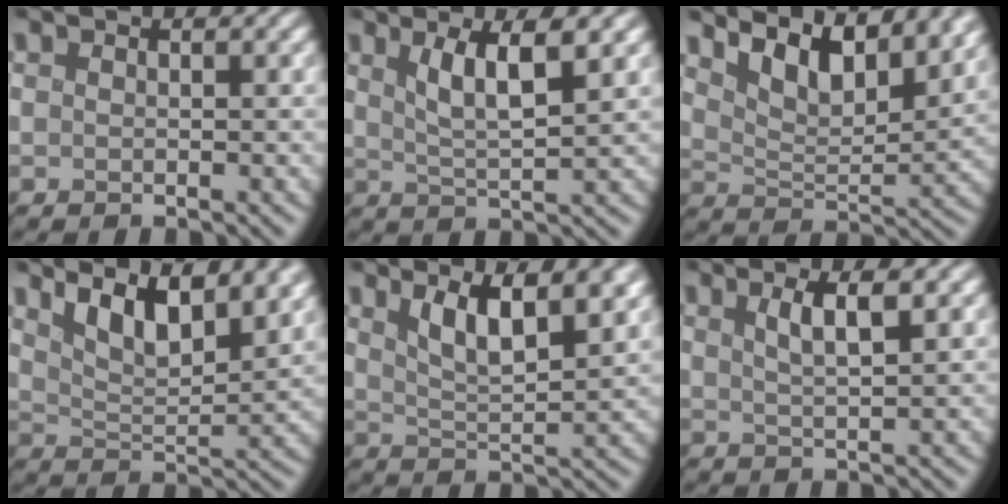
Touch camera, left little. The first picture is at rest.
{"total": 4.6, "force": [1.5, 1.0, 4.2], "torque": [-0.083, -0.004, 0.034]}
{"total": 8.1, "force": [4.9, 3.3, 5.5], "torque": [-0.099, 0.002, 0.081]}
{"total": 7.6, "force": [4.3, 2.7, 5.6], "torque": [-0.097, 0.003, 0.067]}
{"total": 6.1, "force": [2.7, 2.1, 5.1], "torque": [-0.091, 0.001, 0.047]}
{"total": 2.7, "force": [0.8, 0.3, 2.5], "torque": [-0.059, -0.004, 0.021]}